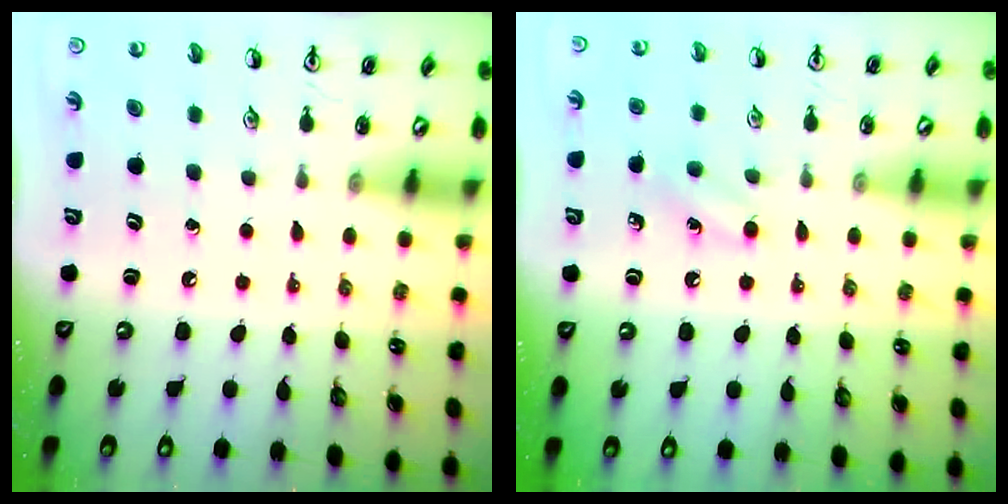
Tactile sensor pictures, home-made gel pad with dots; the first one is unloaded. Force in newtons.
{"total": 6.2, "press": 5.9, "slide": 1.9}